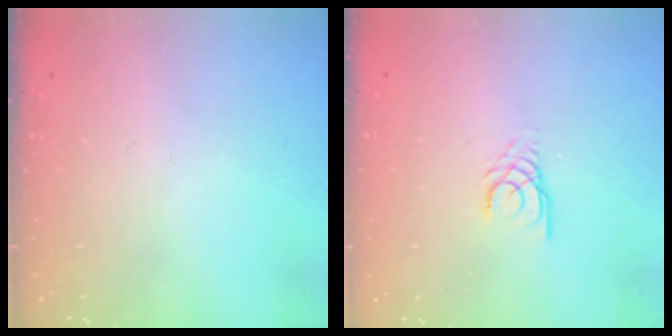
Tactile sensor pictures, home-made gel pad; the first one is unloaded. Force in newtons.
{"total": 1.3, "press": 1.3, "slide": 0.2}